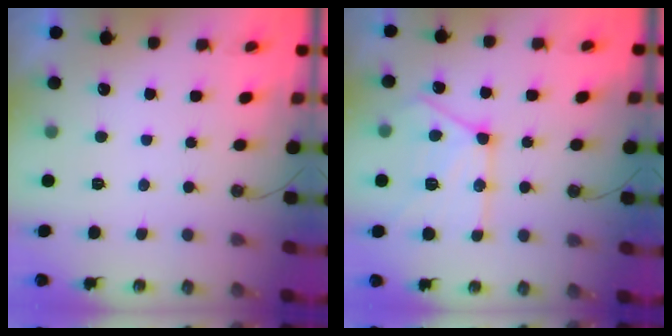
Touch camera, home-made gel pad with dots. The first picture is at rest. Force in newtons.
{"total": 15.8, "press": 15.7, "slide": 1.5}